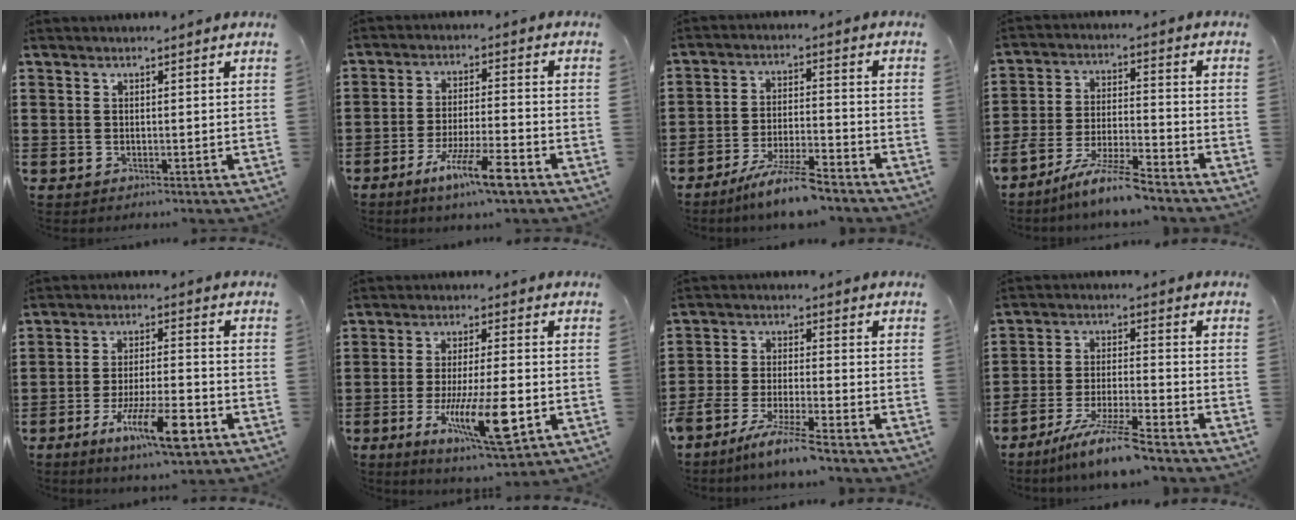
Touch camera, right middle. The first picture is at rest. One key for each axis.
{"total": 8.5, "fx": -5.5, "fy": 0.9, "fz": 6.5, "tx": -0.118, "ty": -0.003, "tz": -0.100}
{"total": 7.2, "fx": -6.2, "fy": 0.2, "fz": 3.6, "tx": -0.075, "ty": -0.009, "tz": -0.118}
{"total": 8.3, "fx": -7.4, "fy": 0.2, "fz": 3.6, "tx": -0.077, "ty": -0.001, "tz": -0.147}
{"total": 10.3, "fx": -5.4, "fy": 2.4, "fz": 8.5, "tx": -0.163, "ty": 0.000, "tz": -0.097}
{"total": 11.7, "fx": -3.8, "fy": 2.7, "fz": 10.7, "tx": -0.201, "ty": -0.009, "tz": -0.063}
{"total": 6.6, "fx": -6.0, "fy": -0.5, "fz": 2.7, "tx": -0.066, "ty": -0.016, "tz": -0.119}
{"total": 8.3, "fx": -7.2, "fy": -0.1, "fz": 4.0, "tx": -0.085, "ty": -0.009, "tz": -0.141}